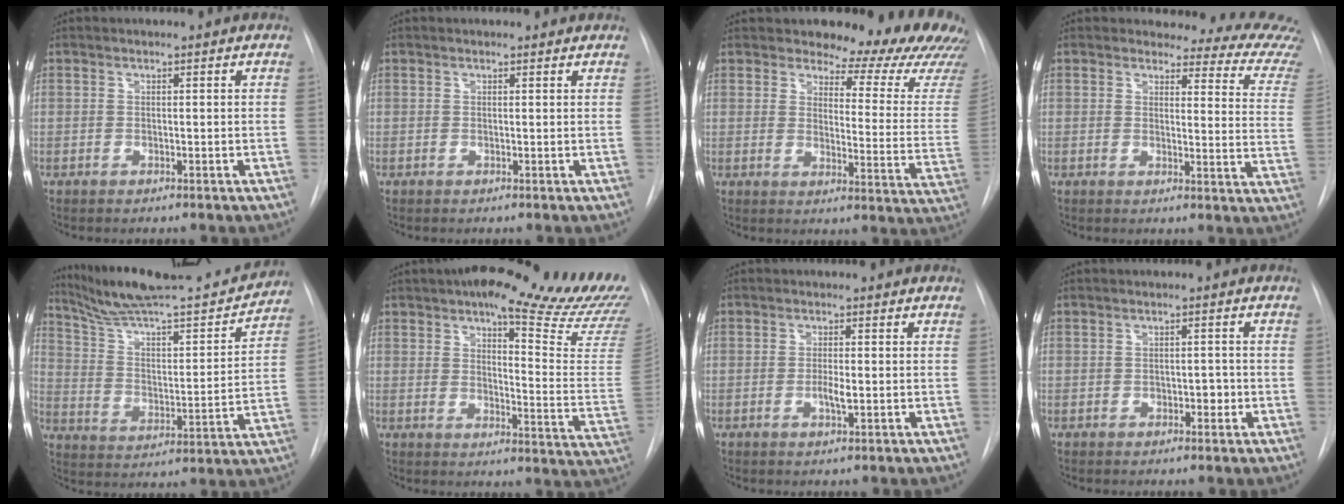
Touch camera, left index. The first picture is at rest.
{"total": 1.7, "force": [1.6, 0.7, 0.2], "torque": [-0.009, 0.008, 0.011]}
{"total": 19.0, "force": [17.5, 3.8, 6.2], "torque": [-0.058, -0.111, 0.181]}
{"total": 14.4, "force": [14.0, 2.3, 2.5], "torque": [0.006, -0.107, 0.115]}
{"total": 23.0, "force": [21.0, 2.2, 9.1], "torque": [-0.146, -0.022, 0.313]}
{"total": 22.7, "force": [18.9, 3.1, 12.3], "torque": [-0.158, -0.064, 0.217]}
{"total": 2.0, "force": [-0.4, 0.3, 1.9], "torque": [-0.037, -0.001, -0.007]}
{"total": 1.8, "force": [-0.6, 1.1, 1.3], "torque": [-0.015, 0.004, -0.008]}